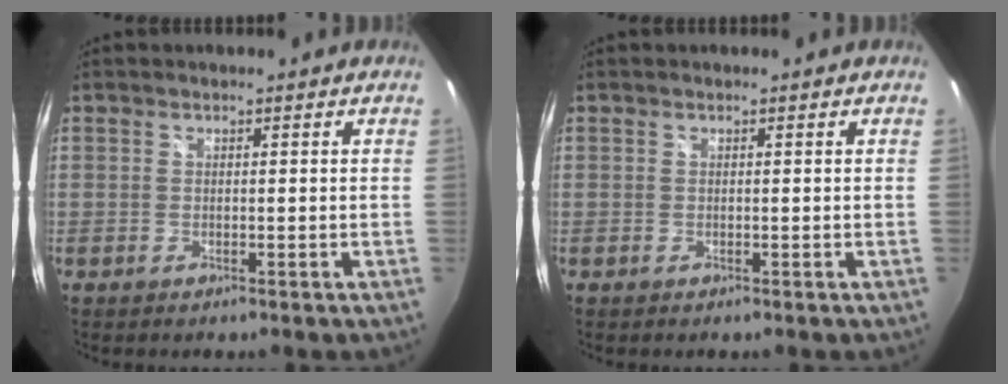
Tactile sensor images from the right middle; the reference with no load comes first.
{"total": 0.0}